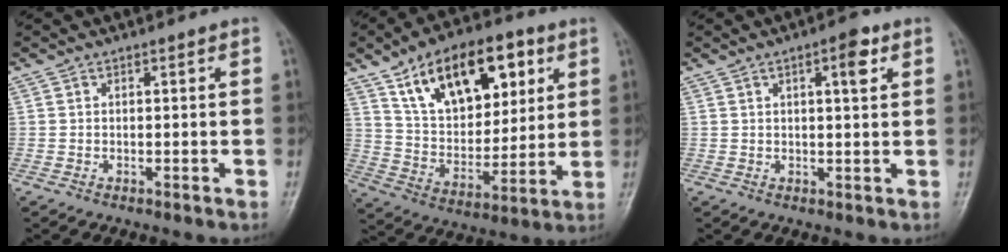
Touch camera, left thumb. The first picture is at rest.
{"total": 20.5, "force": [9.8, 11.3, 14.1], "torque": [-0.172, -0.032, 0.171]}
{"total": 4.2, "force": [1.9, 1.3, 3.6], "torque": [-0.046, -0.003, 0.025]}